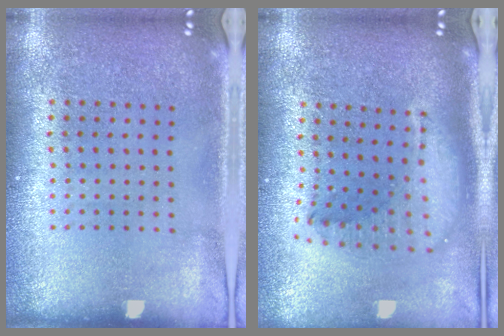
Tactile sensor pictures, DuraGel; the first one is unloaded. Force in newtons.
{"total": 2.2, "press": 1.7, "slide": 1.4}